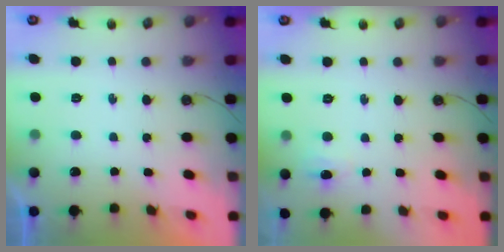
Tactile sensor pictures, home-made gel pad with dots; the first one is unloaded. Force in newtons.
{"total": 5.5, "press": 5.4, "slide": 1.2}